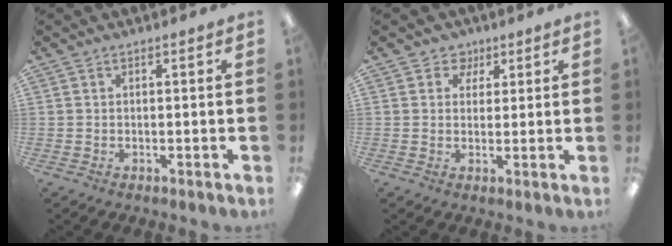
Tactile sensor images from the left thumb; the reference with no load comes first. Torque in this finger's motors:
{"motor_torque": [-0.08, 0.03, -0.09, -0.09, 0.00]}